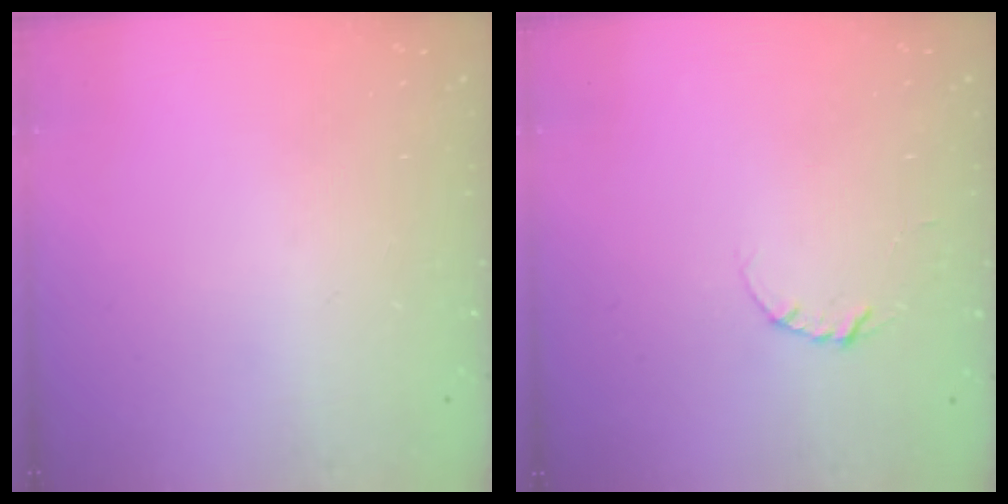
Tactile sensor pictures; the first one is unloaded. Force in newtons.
{"total": 3.4, "press": 3.4, "slide": 0.3}